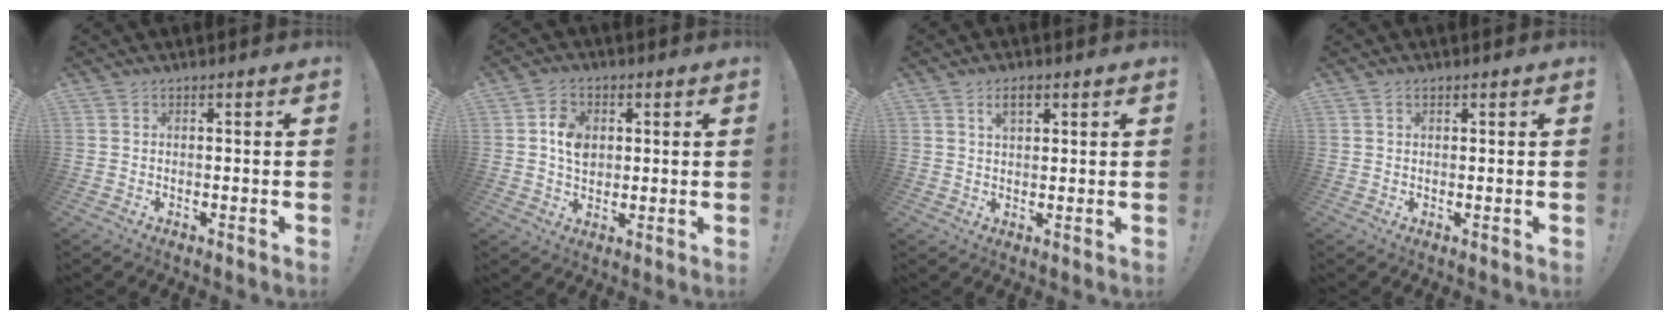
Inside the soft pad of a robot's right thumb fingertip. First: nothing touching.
{"total": 7.4, "force": [1.0, 5.8, 4.5], "torque": [-0.065, 0.008, 0.021]}
{"total": 3.9, "force": [1.9, 1.9, 2.8], "torque": [-0.042, -0.002, 0.031]}
{"total": 1.2, "force": [0.7, 0.7, 0.6], "torque": [-0.008, 0.001, 0.011]}